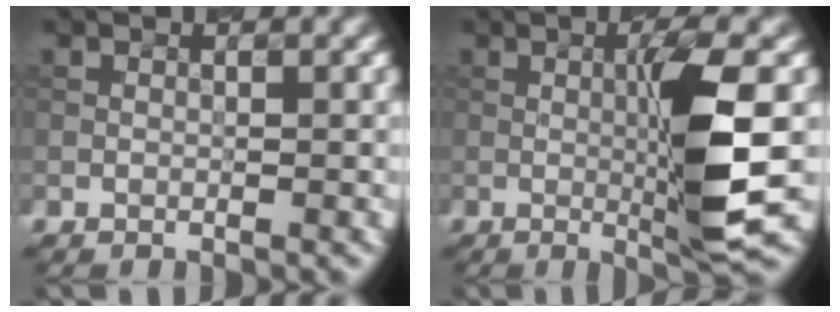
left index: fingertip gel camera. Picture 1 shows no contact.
{"total": 6.4, "force": [-0.3, 0.4, 6.4], "torque": [-0.114, -0.001, 0.009]}